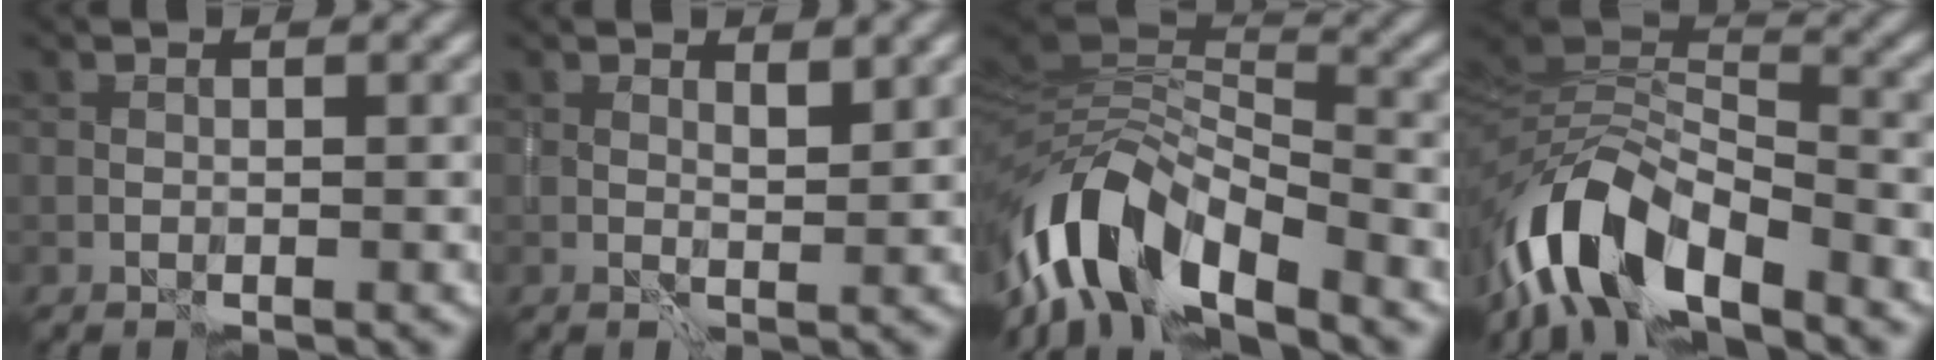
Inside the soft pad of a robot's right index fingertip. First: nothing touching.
{"total": 1.5, "force": [1.1, 0.5, 0.9], "torque": [-0.011, -0.006, 0.020]}
{"total": 9.3, "force": [-5.8, 4.1, 6.1], "torque": [-0.098, 0.000, -0.110]}
{"total": 9.3, "force": [-5.8, 4.0, 6.0], "torque": [-0.104, 0.000, -0.112]}